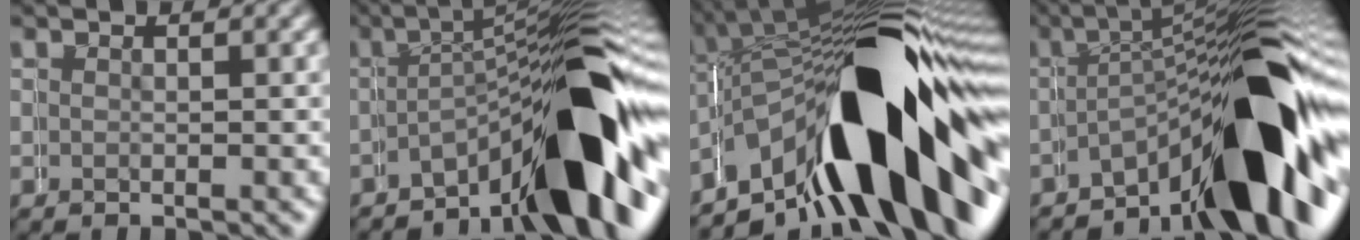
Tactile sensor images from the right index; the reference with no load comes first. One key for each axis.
{"total": 11.9, "fx": -4.3, "fy": 3.2, "fz": 10.7, "tx": -0.150, "ty": 0.011, "tz": -0.060}
{"total": 20.8, "fx": -3.5, "fy": 9.6, "fz": 18.2, "tx": -0.255, "ty": 0.021, "tz": -0.055}
{"total": 13.5, "fx": -4.6, "fy": 4.1, "fz": 12.1, "tx": -0.162, "ty": 0.011, "tz": -0.065}